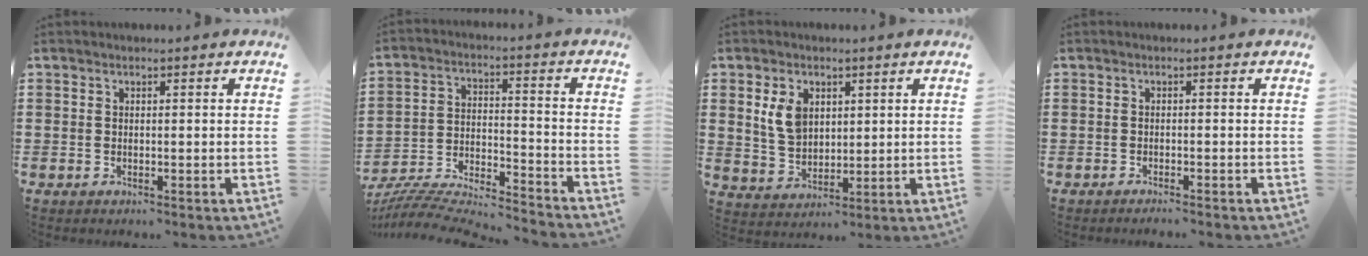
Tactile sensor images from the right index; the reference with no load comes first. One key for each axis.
{"total": 6.6, "fx": -6.4, "fy": 0.2, "fz": 1.4, "tx": -0.037, "ty": -0.012, "tz": -0.133}
{"total": 5.7, "fx": 2.1, "fy": 4.0, "fz": 3.5, "tx": -0.091, "ty": 0.010, "tz": 0.037}
{"total": 0.9, "fx": -0.9, "fy": -0.1, "fz": 0.1, "tx": -0.005, "ty": 0.000, "tz": -0.019}